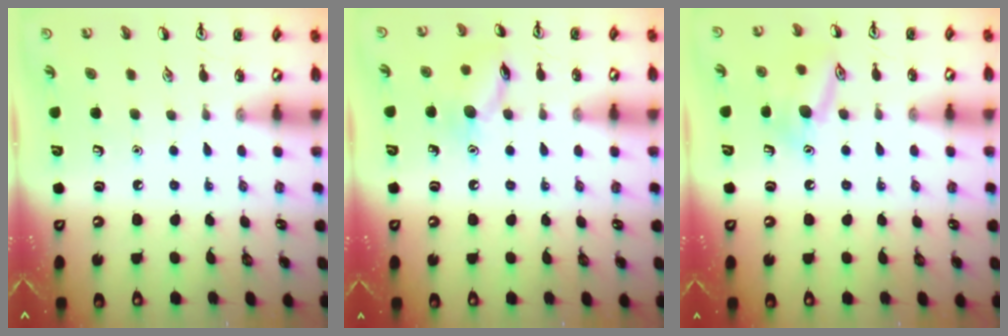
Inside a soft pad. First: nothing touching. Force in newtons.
{"total": 9.3, "press": 9.3, "slide": 0.5}
{"total": 11.7, "press": 11.7, "slide": 0.7}